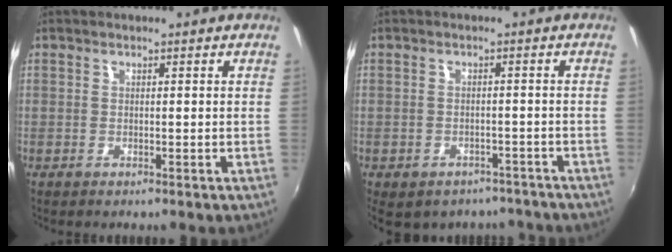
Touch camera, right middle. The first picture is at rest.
{"total": 10.8, "force": [-8.2, 5.7, 4.0], "torque": [-0.088, -0.010, -0.095]}